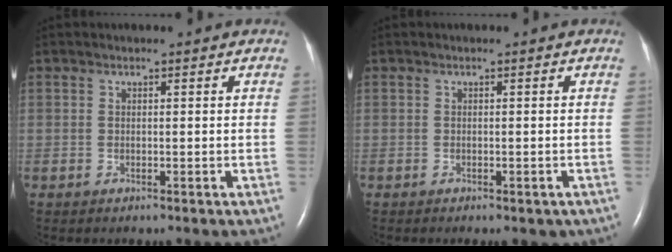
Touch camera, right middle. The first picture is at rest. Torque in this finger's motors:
{"motor_torque": [-0.17, 0.17, 0.13, 0.02]}